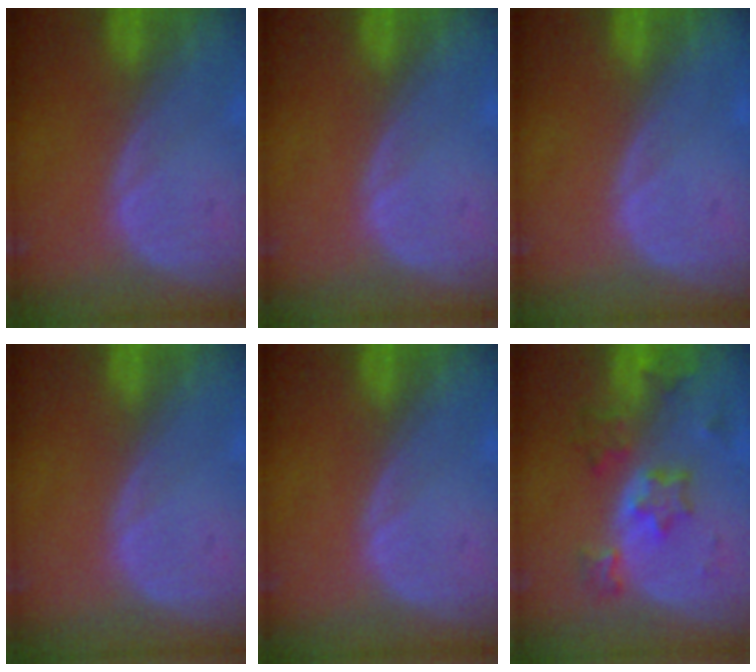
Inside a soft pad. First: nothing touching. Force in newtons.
{"total": 0.0}
{"total": 0.0}
{"total": 0.0}
{"total": 0.0}
{"total": 7.2, "press": 6.4, "slide": 3.1}